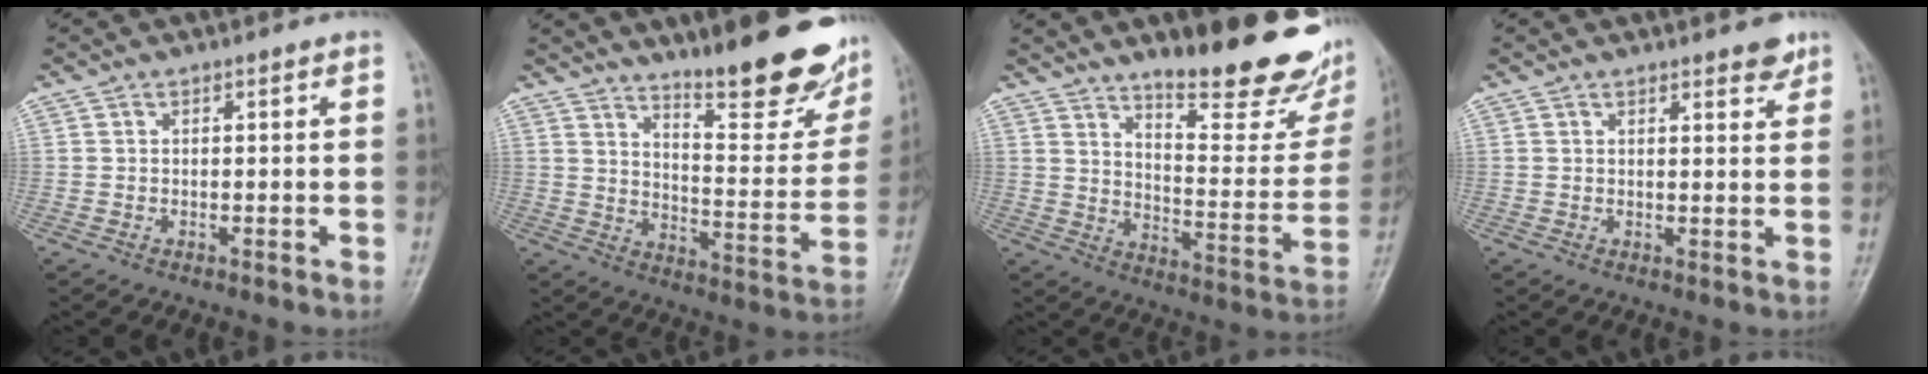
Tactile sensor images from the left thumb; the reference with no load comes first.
{"total": 20.3, "force": [15.0, 5.0, 12.7], "torque": [-0.138, -0.109, 0.214]}
{"total": 23.2, "force": [16.7, 6.4, 14.8], "torque": [-0.164, -0.106, 0.234]}
{"total": 3.0, "force": [2.4, 0.9, 1.5], "torque": [-0.006, -0.015, 0.029]}